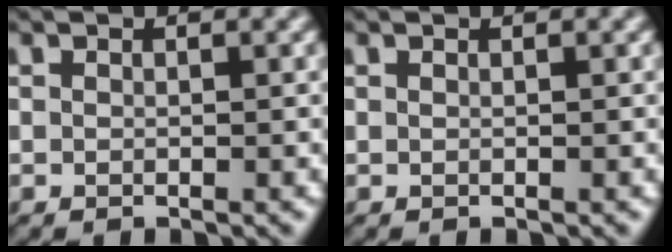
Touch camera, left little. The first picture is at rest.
{"total": 0.0}